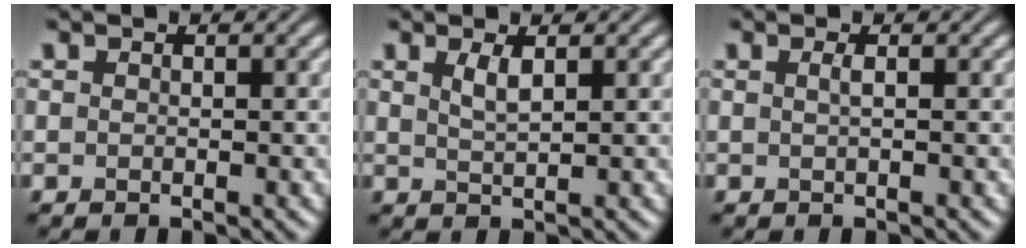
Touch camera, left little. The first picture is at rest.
{"total": 1.6, "force": [0.8, 0.4, 1.3], "torque": [-0.028, -0.001, 0.016]}
{"total": 0.9, "force": [0.1, 0.3, 0.8], "torque": [-0.013, 0.005, 0.001]}